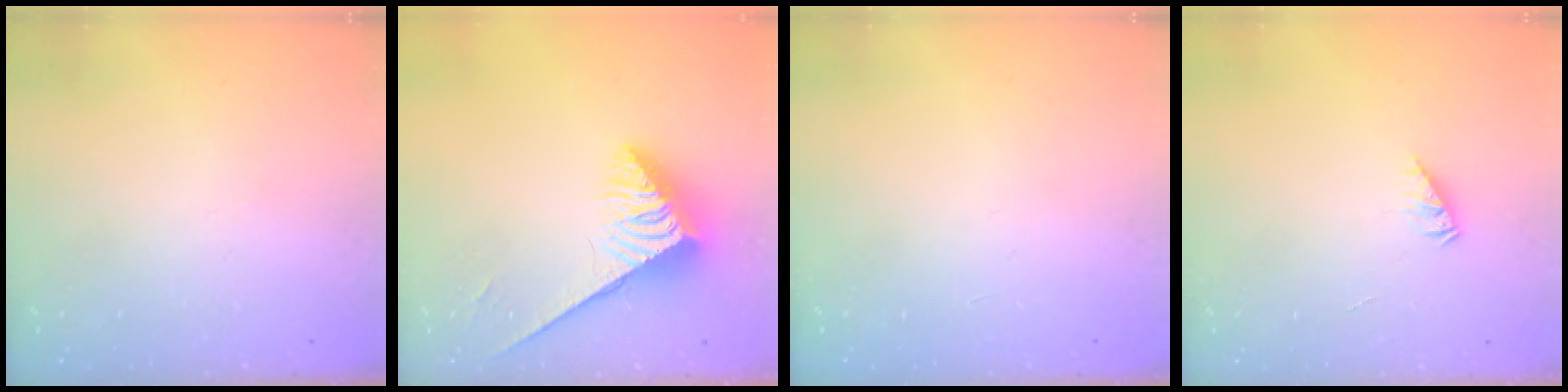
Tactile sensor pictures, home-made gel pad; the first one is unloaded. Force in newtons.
{"total": 4.3, "press": 4.3, "slide": 0.4}
{"total": 0.0}
{"total": 2.1, "press": 2.1, "slide": 0.3}